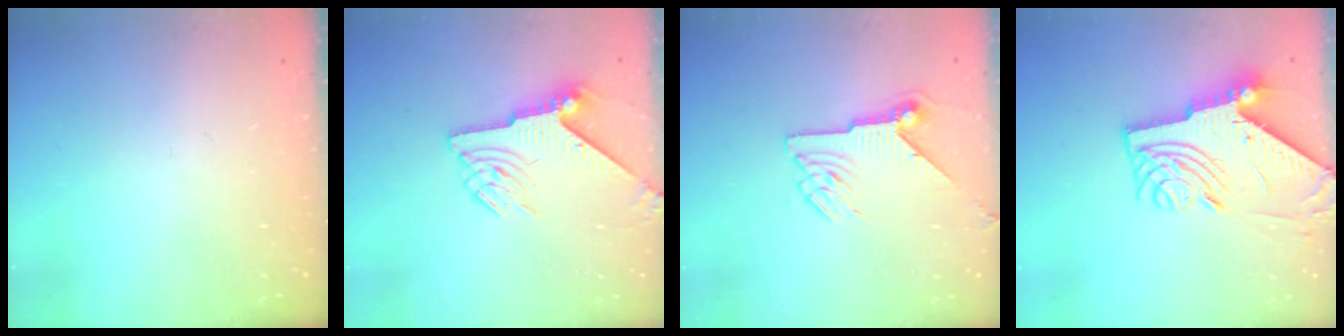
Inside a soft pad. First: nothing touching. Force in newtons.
{"total": 7.4, "press": 7.4, "slide": 0.2}
{"total": 7.5, "press": 7.5, "slide": 0.4}
{"total": 11.4, "press": 11.3, "slide": 1.2}